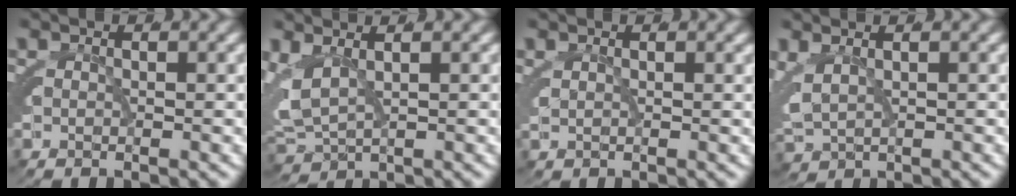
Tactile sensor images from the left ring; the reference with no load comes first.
{"total": 5.3, "force": [-0.6, 4.4, 2.8], "torque": [-0.095, -0.018, -0.005]}
{"total": 1.5, "force": [0.5, -1.4, -0.4], "torque": [0.018, 0.011, 0.006]}
{"total": 2.8, "force": [0.2, 2.3, 1.6], "torque": [-0.057, -0.005, 0.007]}